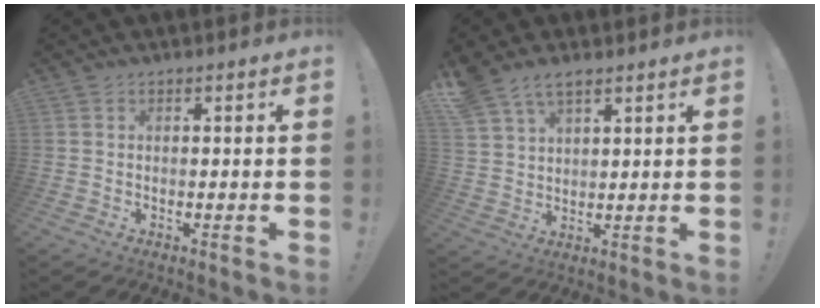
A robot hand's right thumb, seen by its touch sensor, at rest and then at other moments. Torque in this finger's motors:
{"motor_torque": [0.64, 1.90, 0.12, 0.23, 0.06]}